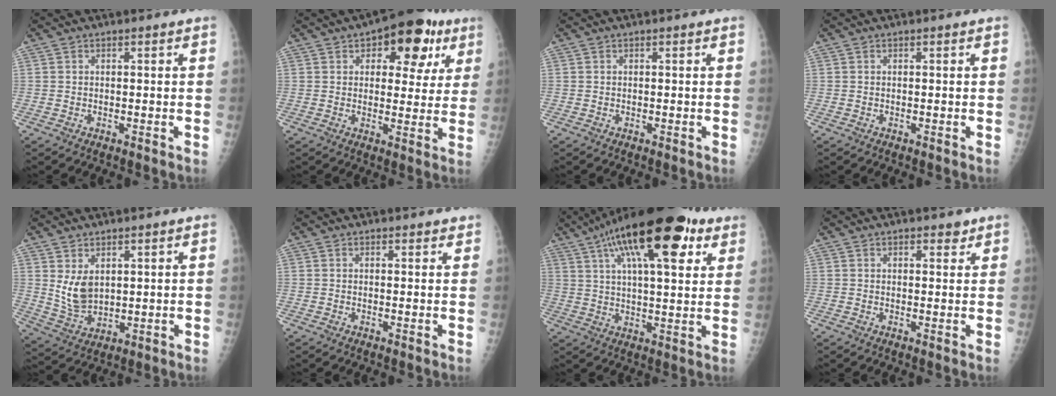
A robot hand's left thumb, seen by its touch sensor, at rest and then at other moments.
{"total": 14.0, "force": [6.5, 7.5, 9.8], "torque": [-0.072, -0.005, 0.080]}
{"total": 0.0}
{"total": 0.0}
{"total": 6.6, "force": [2.3, 4.1, 4.6], "torque": [-0.071, -0.021, 0.059]}
{"total": 1.4, "force": [1.2, 0.5, 0.6], "torque": [-0.001, -0.004, 0.013]}
{"total": 22.6, "force": [11.4, 7.9, 17.9], "torque": [-0.268, -0.005, 0.174]}
{"total": 2.6, "force": [1.8, 1.2, 1.4], "torque": [-0.004, -0.009, 0.023]}